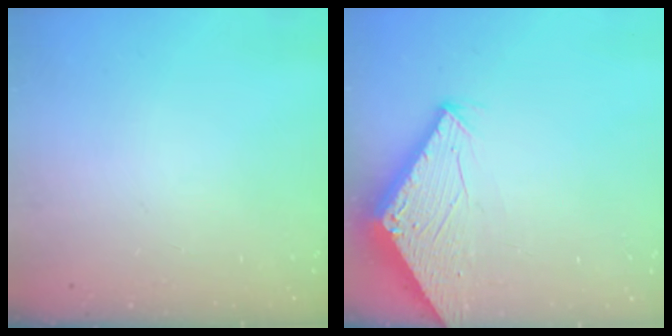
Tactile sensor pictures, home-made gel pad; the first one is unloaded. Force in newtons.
{"total": 2.8, "press": 2.8, "slide": 0.2}